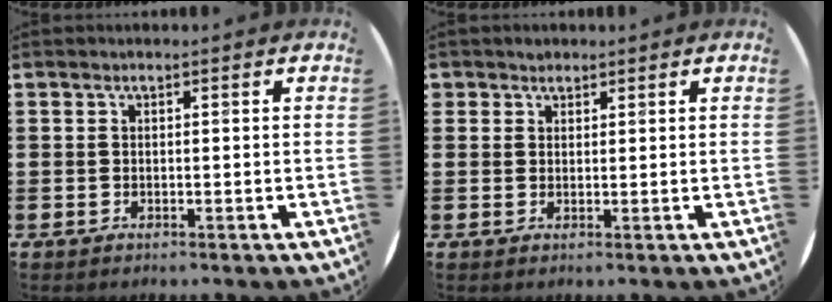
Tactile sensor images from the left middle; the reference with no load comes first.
{"total": 1.3, "force": [1.2, 0.6, -0.1], "torque": [0.000, 0.003, 0.023]}